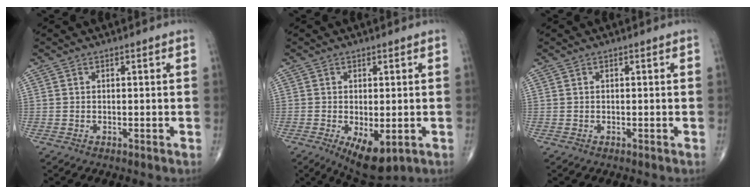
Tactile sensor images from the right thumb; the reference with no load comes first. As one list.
[{"total": 7.7, "force": [-2.5, 3.5, 6.4], "torque": [-0.096, -0.013, -0.028]}, {"total": 0.0}]